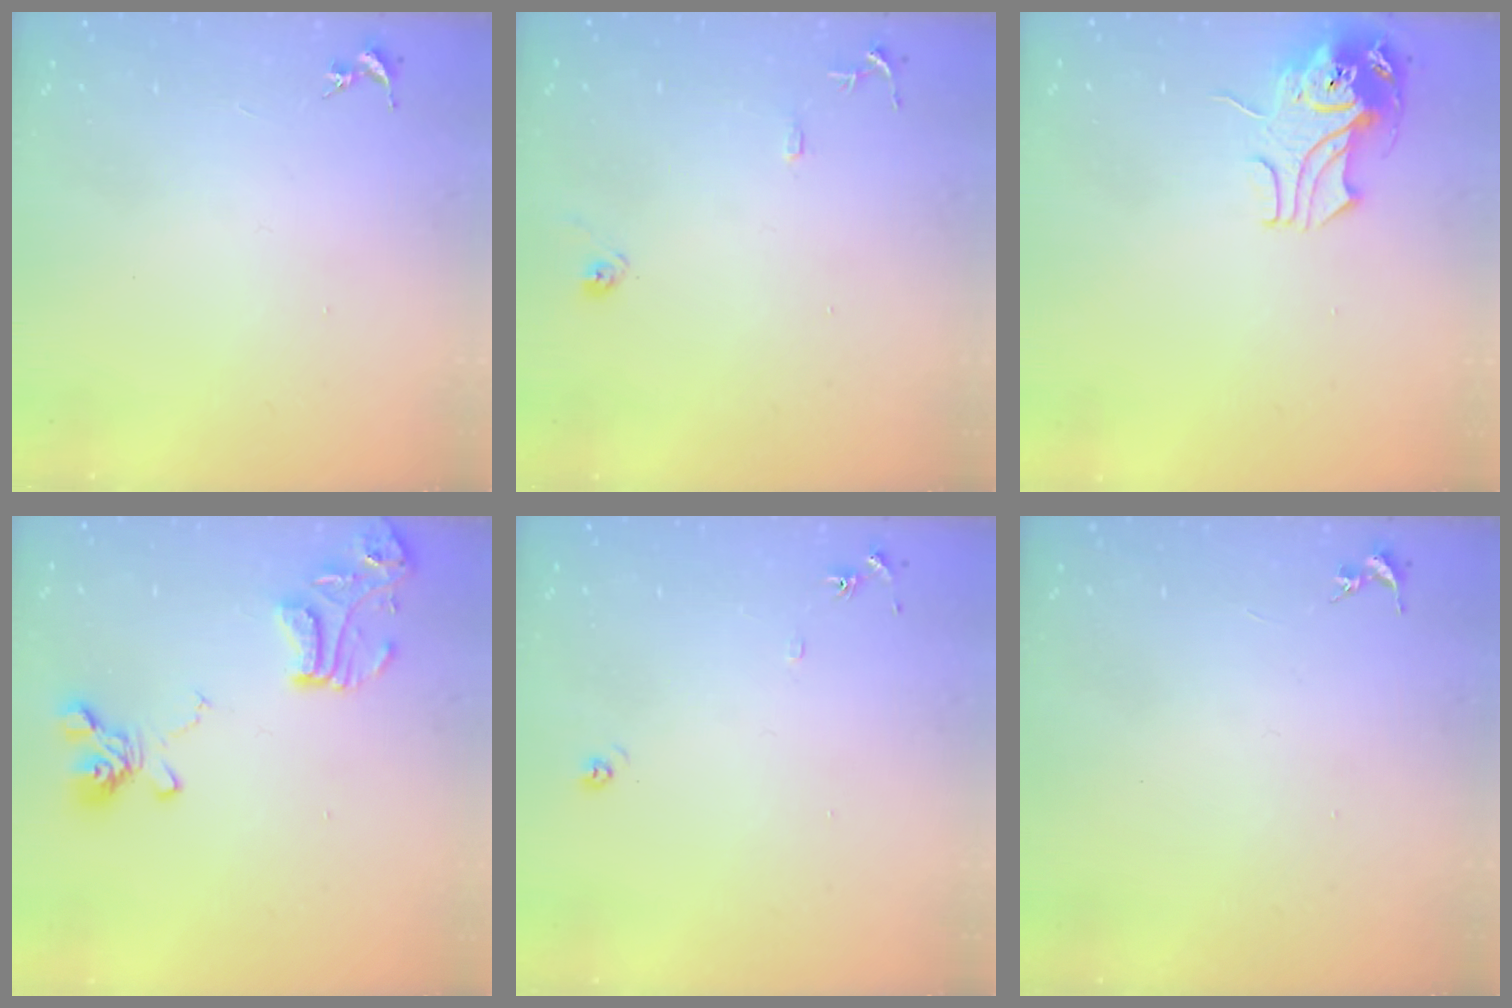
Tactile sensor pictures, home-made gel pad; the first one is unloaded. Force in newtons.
{"total": 9.1, "press": 9.1, "slide": 0.8}
{"total": 11.0, "press": 10.9, "slide": 1.5}
{"total": 15.9, "press": 15.8, "slide": 1.7}
{"total": 5.8, "press": 5.8, "slide": 0.6}
{"total": 0.0}